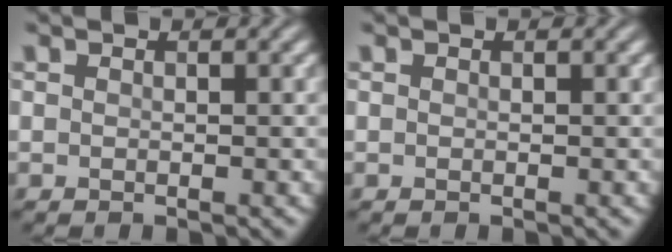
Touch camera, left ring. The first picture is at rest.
{"total": 0.0}